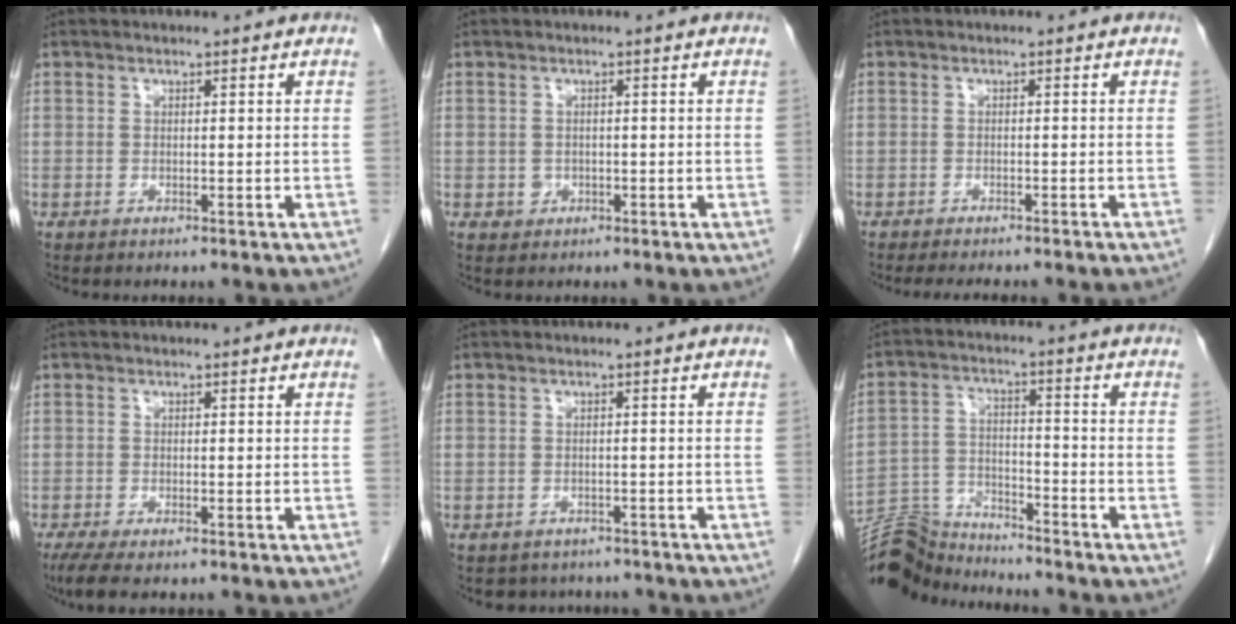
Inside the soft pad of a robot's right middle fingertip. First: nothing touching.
{"total": 1.4, "force": [-0.3, 1.3, 0.4], "torque": [-0.004, 0.004, -0.001]}
{"total": 7.7, "force": [-6.7, 0.3, 3.7], "torque": [-0.030, -0.012, -0.089]}
{"total": 4.5, "force": [-3.1, 1.2, 3.0], "torque": [-0.053, -0.013, -0.048]}
{"total": 5.3, "force": [-4.6, 2.6, 0.4], "torque": [0.002, 0.008, -0.051]}
{"total": 9.3, "force": [-9.2, 0.8, -0.1], "torque": [-0.008, 0.010, -0.174]}